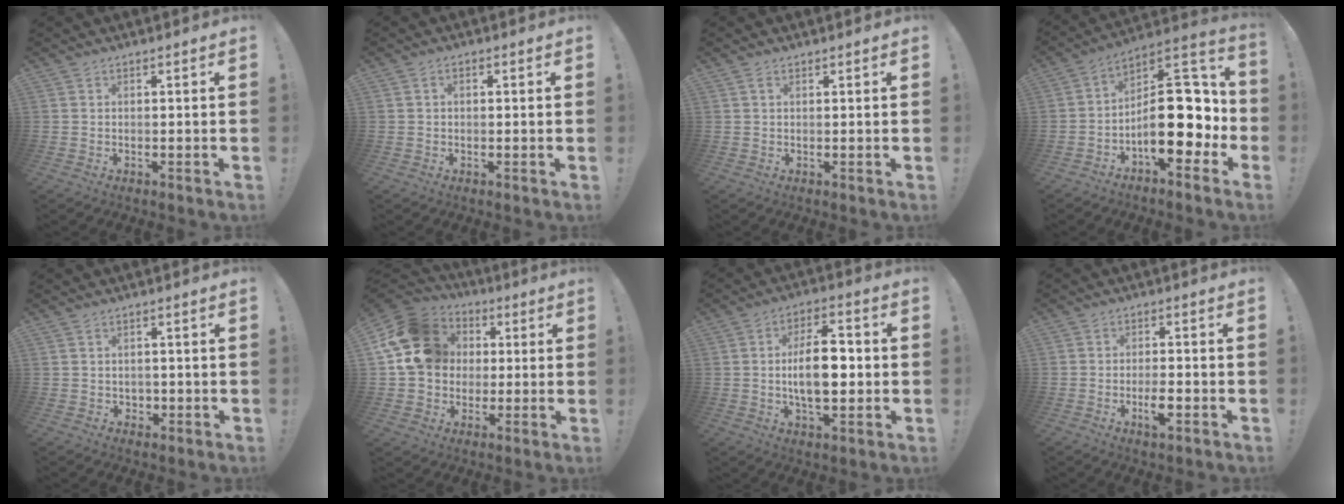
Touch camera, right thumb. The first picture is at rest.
{"total": 1.3, "force": [-0.2, 0.9, 1.0], "torque": [-0.016, 0.005, -0.004]}
{"total": 1.2, "force": [0.7, 0.6, 0.8], "torque": [-0.016, 0.002, 0.012]}
{"total": 21.5, "force": [-3.1, 10.6, 18.4], "torque": [-0.262, 0.013, -0.037]}
{"total": 1.9, "force": [0.3, 1.8, 0.3], "torque": [0.002, -0.004, 0.004]}
{"total": 19.0, "force": [4.1, 15.9, 9.5], "torque": [-0.171, -0.004, 0.090]}
{"total": 12.9, "force": [-0.5, 6.5, 11.1], "torque": [-0.187, 0.001, -0.016]}
{"total": 4.5, "force": [-2.2, 2.6, 2.9], "torque": [-0.042, 0.011, -0.039]}